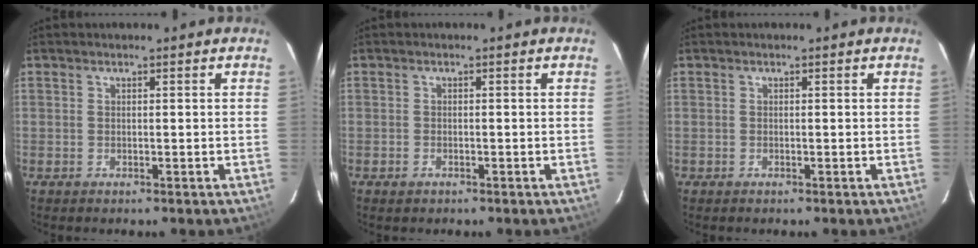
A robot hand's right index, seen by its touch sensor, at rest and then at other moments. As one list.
[{"total": 1.1, "force": [-0.7, 0.8, 0.3], "torque": [-0.007, 0.000, -0.012]}, {"total": 0.7, "force": [-0.3, 0.6, -0.1], "torque": [0.001, 0.002, -0.006]}]